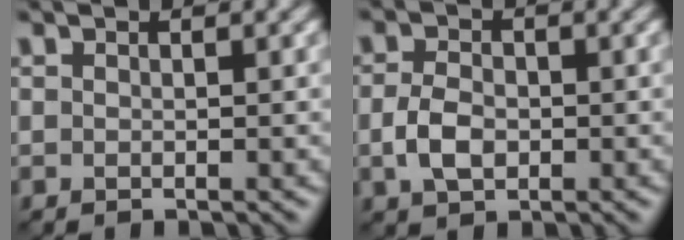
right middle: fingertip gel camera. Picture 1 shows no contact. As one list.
[{"total": 3.0, "force": [-0.8, 2.0, 2.0], "torque": [-0.047, -0.004, -0.021]}]